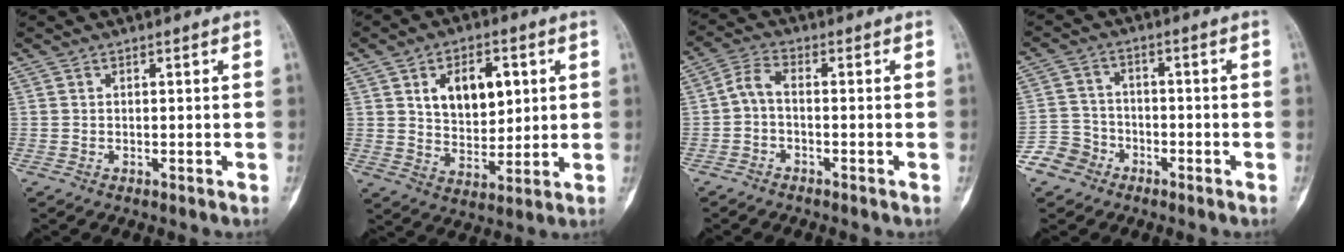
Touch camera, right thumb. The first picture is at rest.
{"total": 11.6, "force": [3.5, 7.2, 8.4], "torque": [-0.095, -0.015, 0.064]}
{"total": 3.6, "force": [-1.1, 1.6, 3.1], "torque": [-0.066, 0.019, -0.031]}
{"total": 6.4, "force": [-4.0, 4.9, 0.7], "torque": [0.010, 0.029, -0.084]}